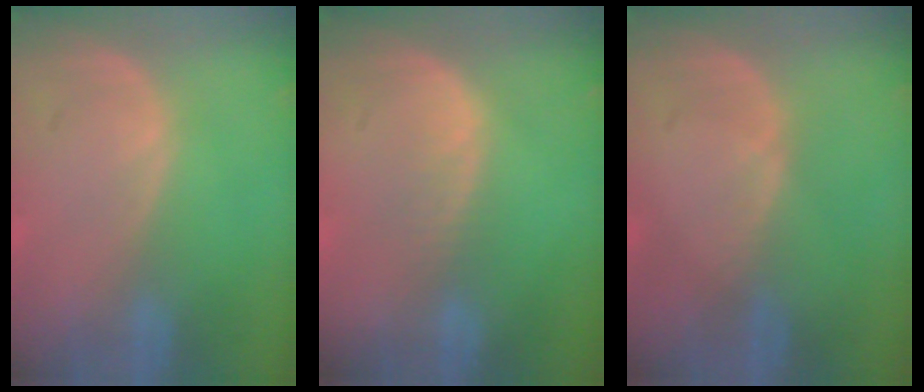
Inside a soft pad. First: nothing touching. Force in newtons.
{"total": 1.6, "press": 1.6, "slide": 0.1}
{"total": 0.7, "press": 0.5, "slide": 0.5}